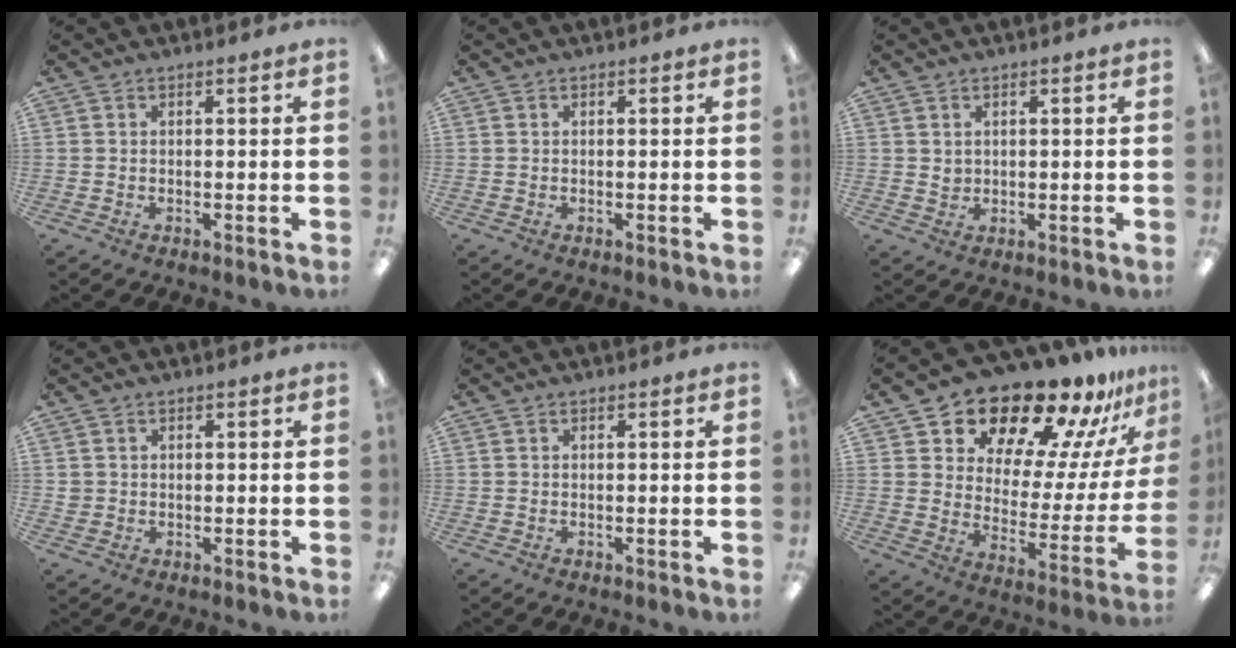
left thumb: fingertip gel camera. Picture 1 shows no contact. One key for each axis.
{"total": 0.0}
{"total": 1.6, "fx": 0.9, "fy": 1.3, "fz": 0.3, "tx": 0.000, "ty": -0.001, "tz": 0.014}
{"total": 1.4, "fx": 0.2, "fy": 1.4, "fz": 0.1, "tx": -0.004, "ty": 0.004, "tz": 0.003}
{"total": 0.0}
{"total": 17.4, "fx": 15.5, "fy": 6.2, "fz": 4.7, "tx": -0.079, "ty": -0.137, "tz": 0.265}